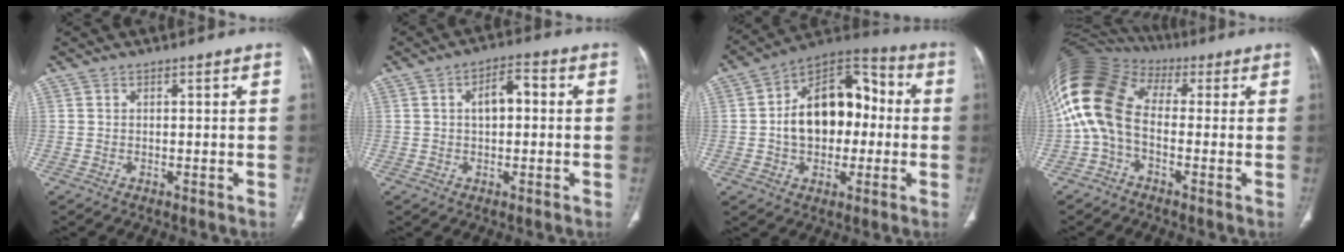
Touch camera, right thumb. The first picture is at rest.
{"total": 5.4, "force": [0.6, 3.0, 4.5], "torque": [-0.069, 0.020, 0.002]}
{"total": 18.0, "force": [-0.1, 12.0, 13.3], "torque": [-0.169, 0.042, -0.008]}
{"total": 15.3, "force": [-0.4, 10.4, 11.3], "torque": [-0.230, 0.049, -0.019]}